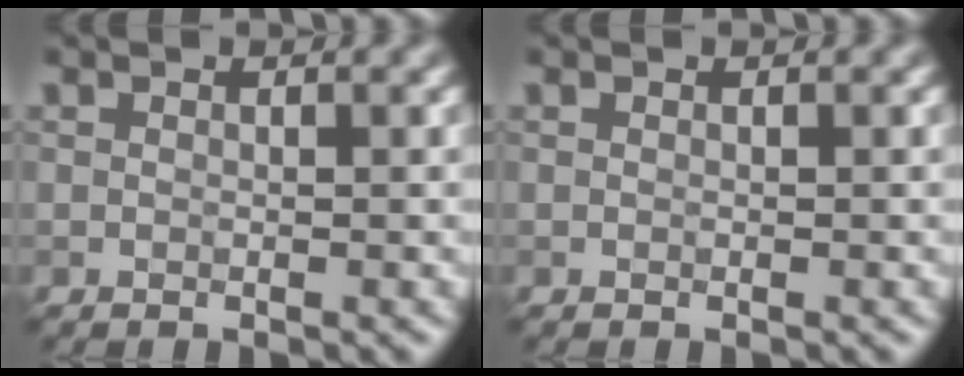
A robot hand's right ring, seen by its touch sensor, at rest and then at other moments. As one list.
[{"total": 0.0}]